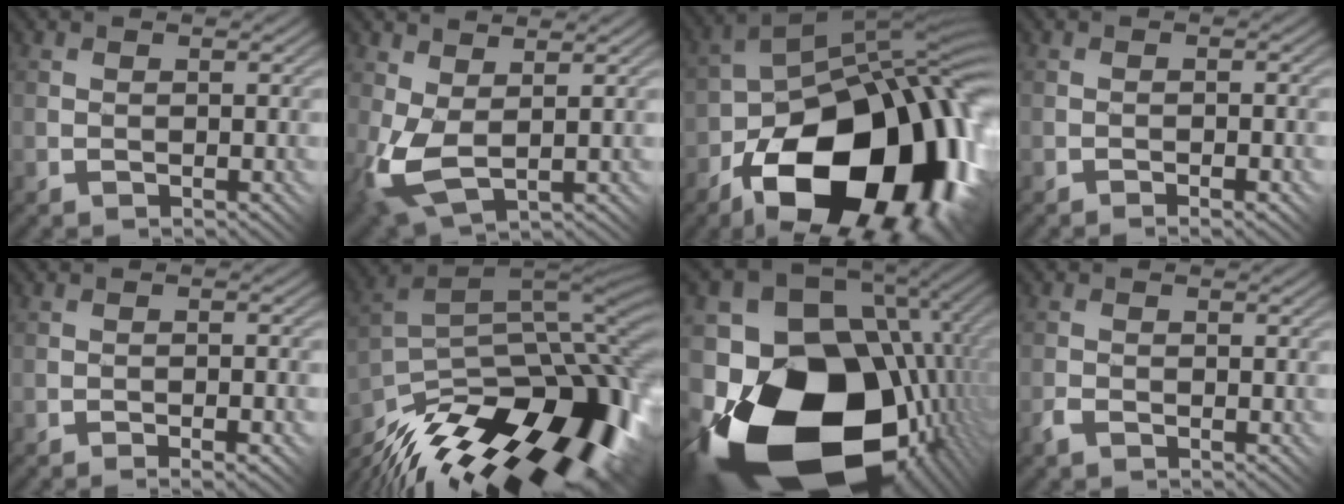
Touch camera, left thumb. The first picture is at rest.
{"total": 5.3, "force": [0.0, 2.6, 4.6], "torque": [-0.127, -0.010, 0.001]}
{"total": 18.9, "force": [-8.7, 10.2, 13.4], "torque": [-0.211, -0.033, -0.133]}
{"total": 2.4, "force": [-1.5, 0.9, 1.7], "torque": [-0.016, 0.005, -0.018]}
{"total": 3.6, "force": [-2.3, 1.2, 2.5], "torque": [-0.030, 0.010, -0.026]}
{"total": 16.4, "force": [-10.4, 6.3, 11.0], "torque": [-0.201, -0.008, -0.166]}
{"total": 21.3, "force": [-7.1, 14.7, 13.7], "torque": [-0.295, -0.067, -0.075]}
{"total": 1.3, "force": [-0.9, 0.8, 0.3], "torque": [-0.012, -0.001, -0.027]}